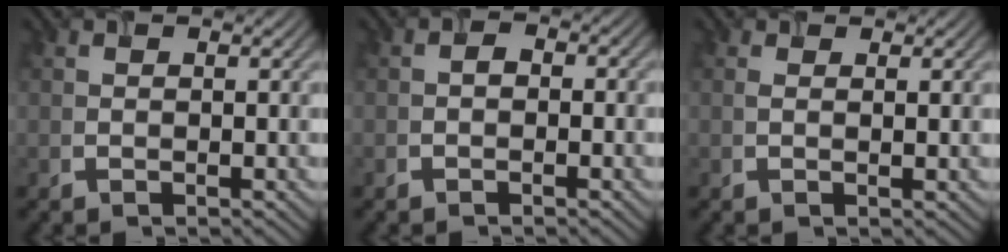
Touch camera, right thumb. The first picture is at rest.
{"total": 1.1, "force": [-0.9, 0.6, 0.1], "torque": [-0.004, 0.000, -0.012]}
{"total": 0.6, "force": [0.3, 0.1, 0.5], "torque": [-0.012, 0.001, 0.010]}